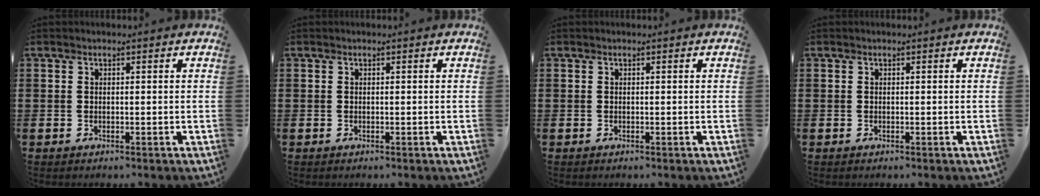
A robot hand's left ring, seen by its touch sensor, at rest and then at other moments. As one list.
[{"total": 0.0}, {"total": 0.0}, {"total": 0.0}]